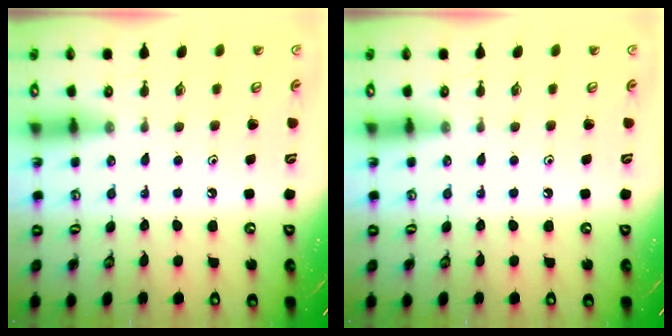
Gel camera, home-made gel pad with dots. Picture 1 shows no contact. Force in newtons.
{"total": 0.0}